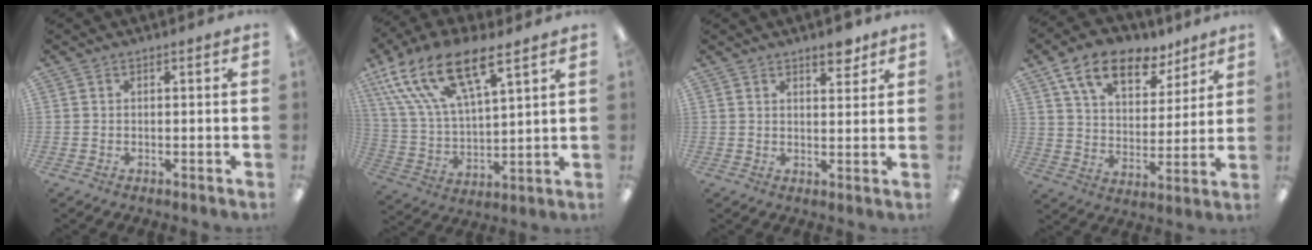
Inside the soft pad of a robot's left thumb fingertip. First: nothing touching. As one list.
[{"total": 19.0, "force": [12.1, 7.5, 12.6], "torque": [-0.254, -0.056, 0.213]}, {"total": 5.0, "force": [3.7, 2.1, 2.7], "torque": [-0.020, -0.021, 0.059]}, {"total": 14.6, "force": [9.4, 7.9, 7.8], "torque": [-0.133, -0.036, 0.170]}]